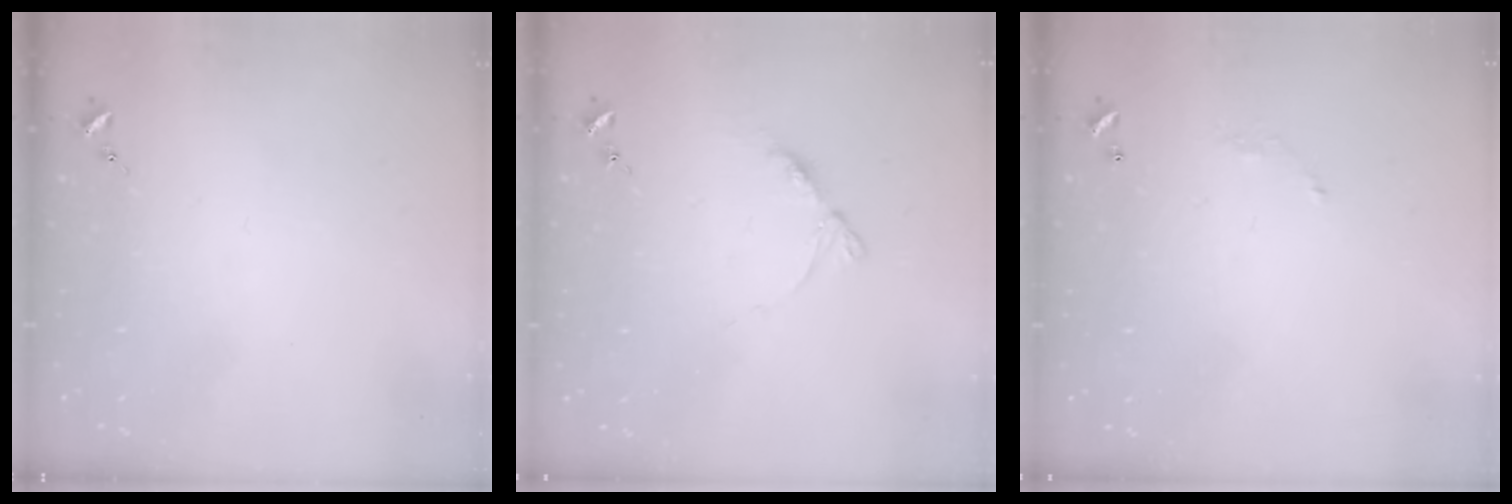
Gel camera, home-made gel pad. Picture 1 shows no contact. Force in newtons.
{"total": 6.9, "press": 6.8, "slide": 0.7}
{"total": 3.9, "press": 3.9, "slide": 0.1}